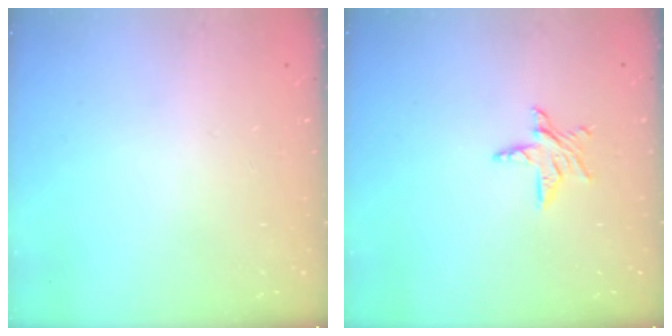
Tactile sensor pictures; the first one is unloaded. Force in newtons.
{"total": 5.8, "press": 5.8, "slide": 0.2}